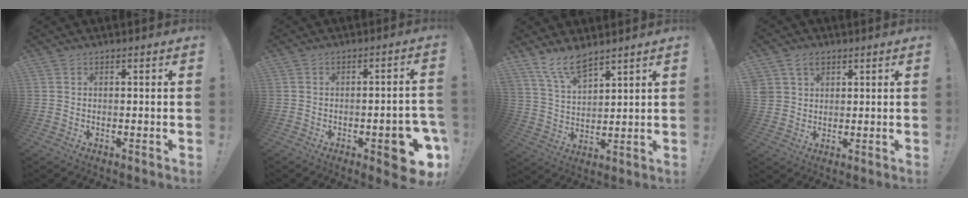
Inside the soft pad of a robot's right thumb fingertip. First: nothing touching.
{"total": 10.4, "force": [-4.5, 3.1, 8.8], "torque": [-0.091, 0.012, -0.068]}
{"total": 9.2, "force": [7.6, 2.8, 4.3], "torque": [-0.093, -0.041, 0.147]}
{"total": 4.8, "force": [2.7, 3.7, 1.3], "torque": [-0.028, -0.006, 0.053]}